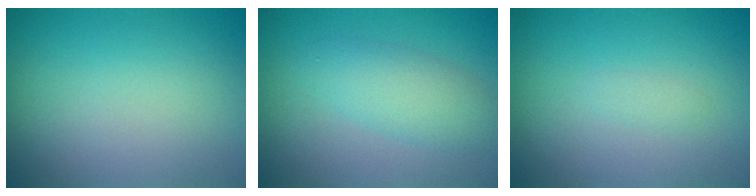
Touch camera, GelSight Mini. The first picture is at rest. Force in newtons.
{"total": 3.2, "press": 3.2, "slide": 0.1}
{"total": 0.5, "press": 0.5, "slide": 0.0}